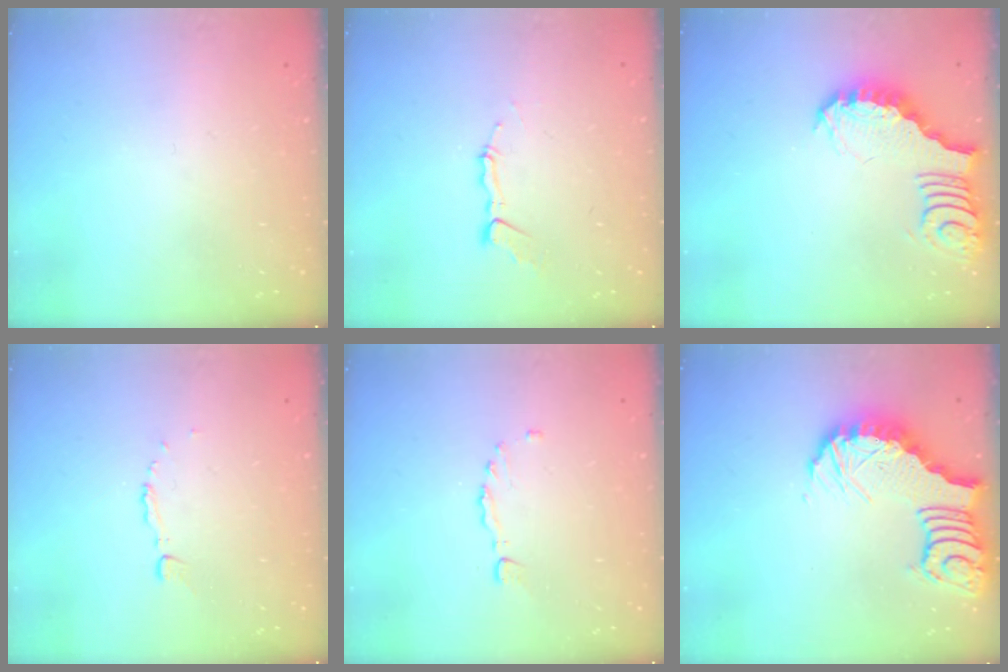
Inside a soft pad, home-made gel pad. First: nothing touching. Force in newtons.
{"total": 5.4, "press": 5.4, "slide": 0.3}
{"total": 3.9, "press": 3.8, "slide": 0.6}
{"total": 4.0, "press": 4.0, "slide": 0.2}
{"total": 1.4, "press": 1.3, "slide": 0.3}
{"total": 6.1, "press": 6.1, "slide": 0.7}